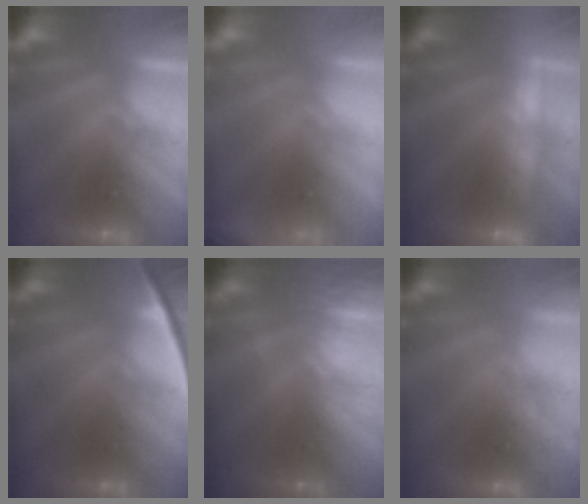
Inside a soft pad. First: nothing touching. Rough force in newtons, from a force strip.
{"total": 2.4}
{"total": 2.3}
{"total": 2.4}
{"total": 6.4}
{"total": 2.4}